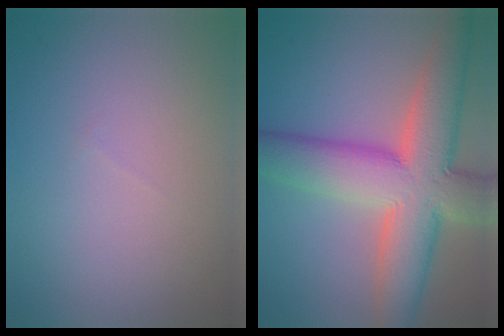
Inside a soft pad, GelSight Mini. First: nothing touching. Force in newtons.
{"total": 12.0, "press": 12.0, "slide": 1.0}